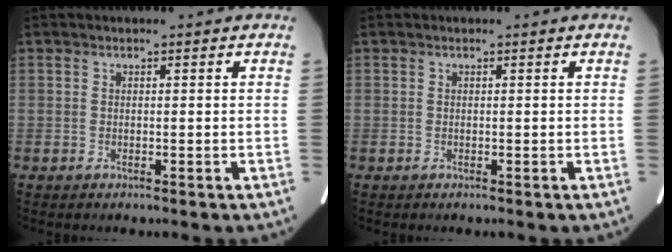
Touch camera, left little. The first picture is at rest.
{"total": 0.0}